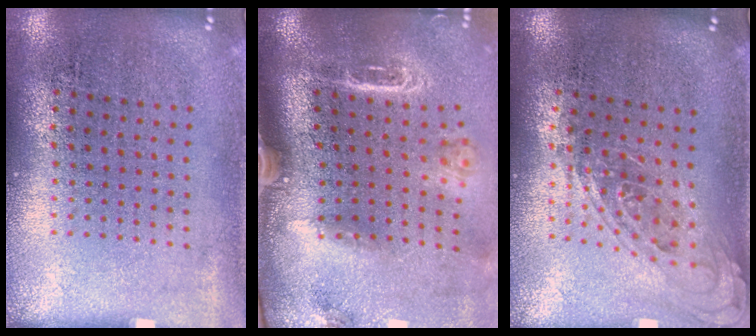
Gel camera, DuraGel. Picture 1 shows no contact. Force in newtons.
{"total": 2.5, "press": 2.0, "slide": 1.6}
{"total": 0.9, "press": 0.9, "slide": 0.3}